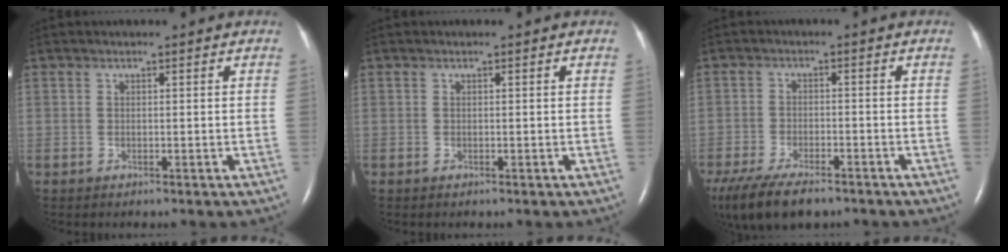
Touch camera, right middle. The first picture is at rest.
{"total": 0.0}
{"total": 12.8, "force": [-9.5, 4.3, 7.4], "torque": [-0.157, -0.023, -0.153]}